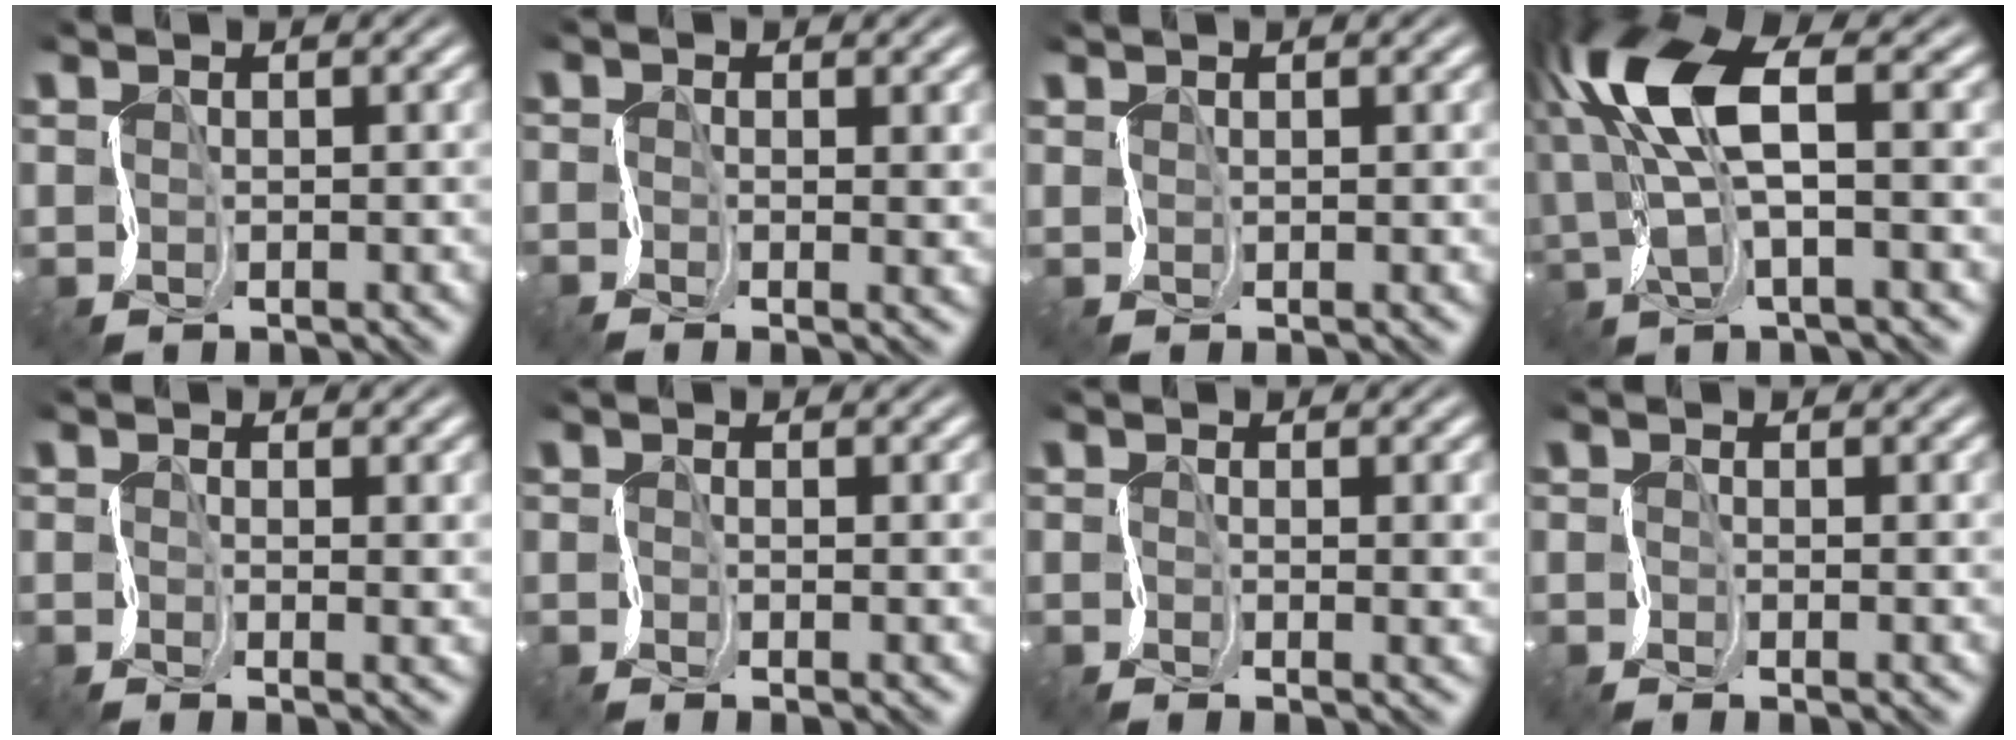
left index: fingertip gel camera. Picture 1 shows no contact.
{"total": 1.2, "force": [0.2, -0.1, 1.2], "torque": [-0.018, 0.002, -0.004]}
{"total": 0.7, "force": [0.5, -0.3, 0.4], "torque": [-0.007, 0.007, 0.007]}
{"total": 9.7, "force": [2.4, 3.4, 8.8], "torque": [-0.204, 0.016, 0.035]}
{"total": 1.2, "force": [0.2, 0.0, 1.2], "torque": [-0.014, 0.003, -0.006]}
{"total": 0.8, "force": [-0.2, 0.0, 0.8], "torque": [-0.002, 0.004, -0.017]}
{"total": 1.7, "force": [0.2, 0.2, 1.7], "torque": [-0.019, 0.004, -0.010]}
{"total": 1.0, "force": [-0.4, 0.0, 0.9], "torque": [-0.003, 0.006, -0.018]}